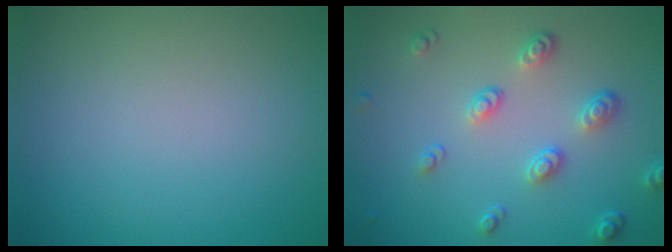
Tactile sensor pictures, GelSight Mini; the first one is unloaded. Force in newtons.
{"total": 3.7, "press": 2.8, "slide": 2.3}